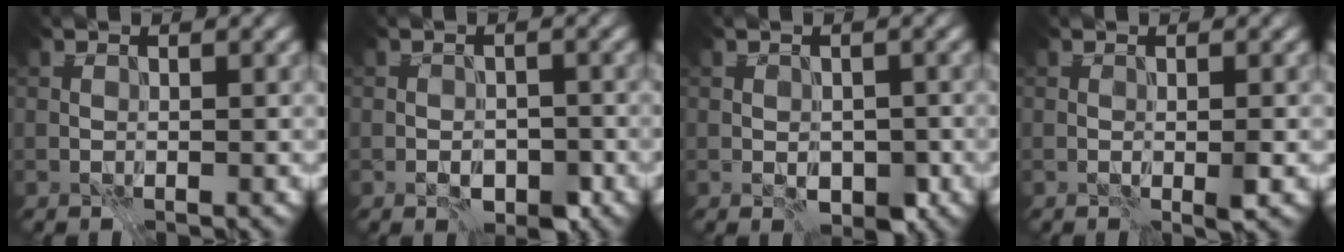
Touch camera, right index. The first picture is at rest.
{"total": 3.0, "force": [-1.6, 1.7, 1.8], "torque": [-0.019, -0.007, -0.029]}
{"total": 3.0, "force": [-1.2, 1.8, 2.2], "torque": [-0.023, -0.003, -0.021]}
{"total": 1.1, "force": [-0.5, 0.2, 1.0], "torque": [-0.017, -0.005, -0.007]}